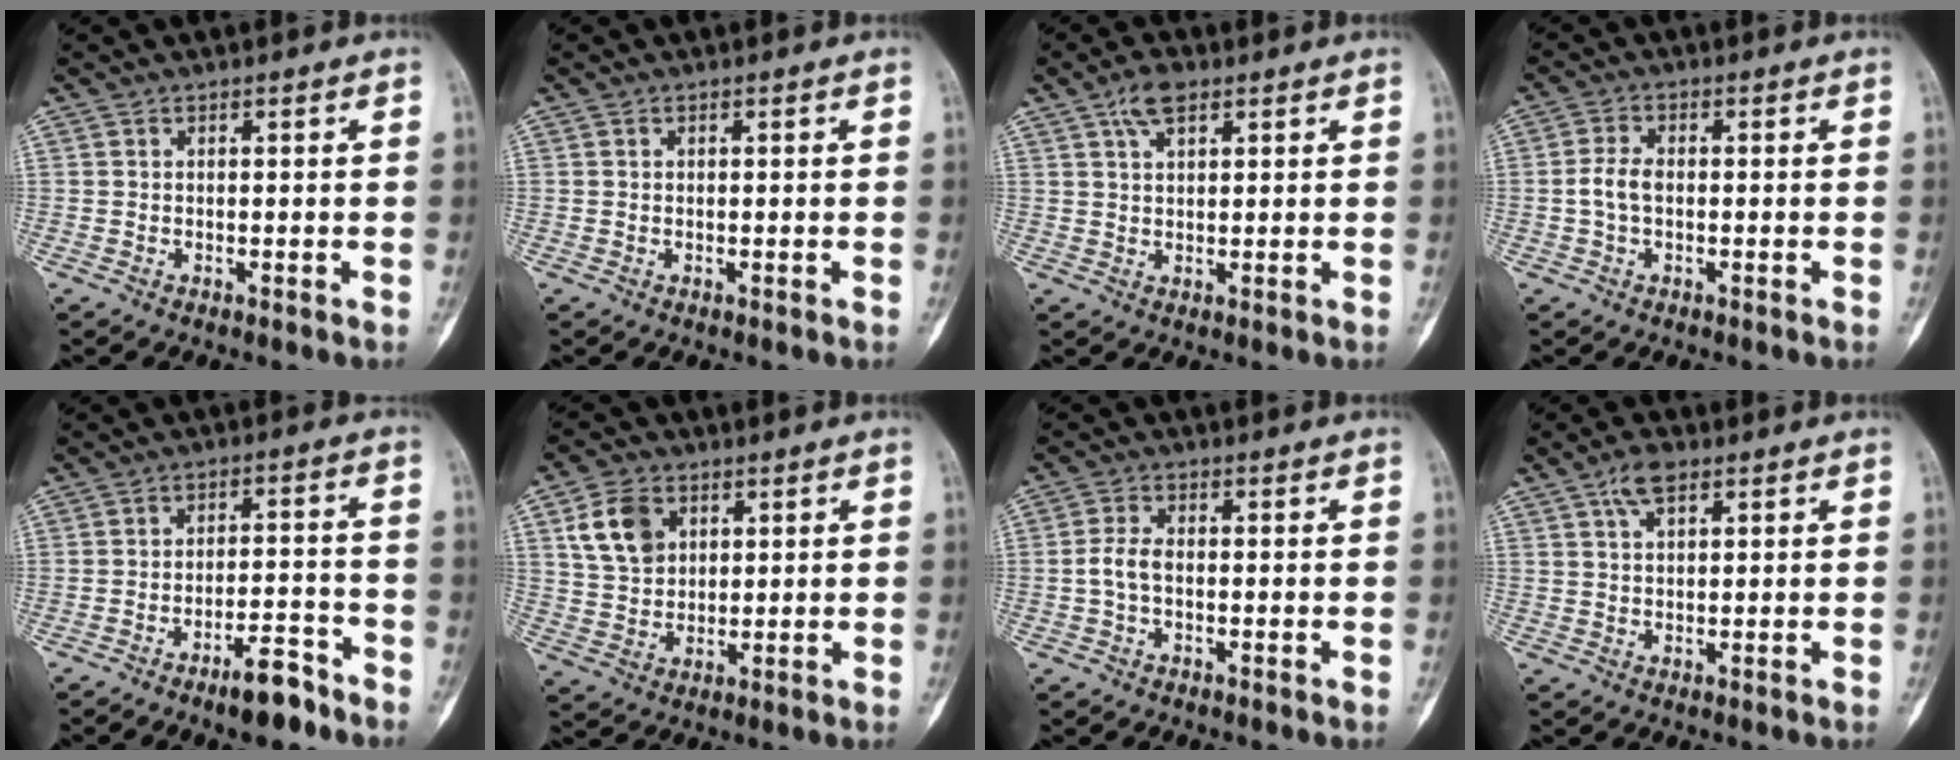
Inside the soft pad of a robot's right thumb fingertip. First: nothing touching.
{"total": 0.0}
{"total": 4.7, "force": [2.7, 2.2, 3.2], "torque": [-0.054, -0.001, 0.050]}
{"total": 3.7, "force": [-0.4, 2.3, 3.0], "torque": [-0.064, 0.010, -0.012]}
{"total": 7.4, "force": [-5.4, 2.2, 4.6], "torque": [-0.067, 0.041, -0.083]}
{"total": 8.8, "force": [3.4, 6.4, 4.9], "torque": [-0.071, -0.009, 0.071]}
{"total": 3.4, "force": [-0.6, 1.9, 2.8], "torque": [-0.061, 0.009, -0.016]}
{"total": 4.4, "force": [2.4, 2.0, 3.0], "torque": [-0.052, 0.001, 0.045]}